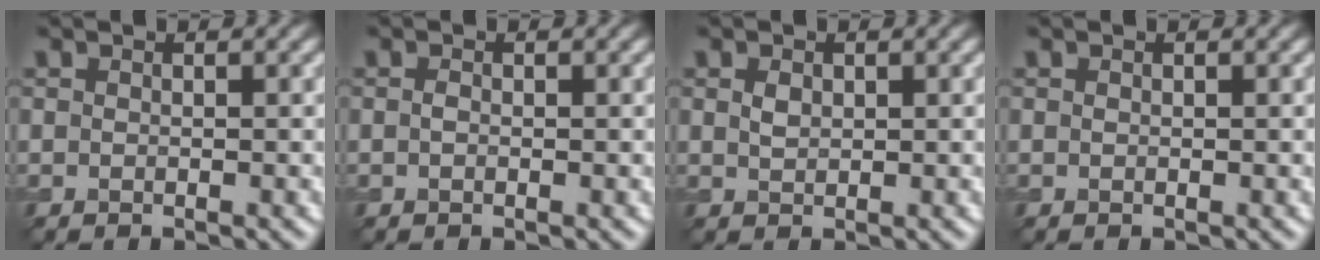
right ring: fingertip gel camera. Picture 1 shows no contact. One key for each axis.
{"total": 0.6, "fx": 0.0, "fy": 0.4, "fz": 0.4, "tx": -0.010, "ty": 0.000, "tz": -0.001}
{"total": 1.2, "fx": 0.4, "fy": 0.8, "fz": 0.7, "tx": -0.017, "ty": 0.000, "tz": 0.010}
{"total": 0.0}